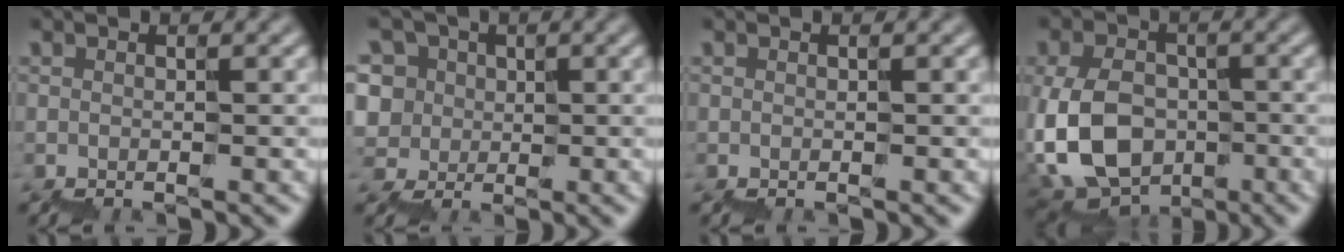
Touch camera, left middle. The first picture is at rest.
{"total": 7.8, "force": [2.2, 7.1, 2.4], "torque": [-0.065, 0.052, -0.013]}
{"total": 0.0}
{"total": 6.9, "force": [-1.1, 5.6, 3.8], "torque": [-0.109, 0.000, -0.023]}